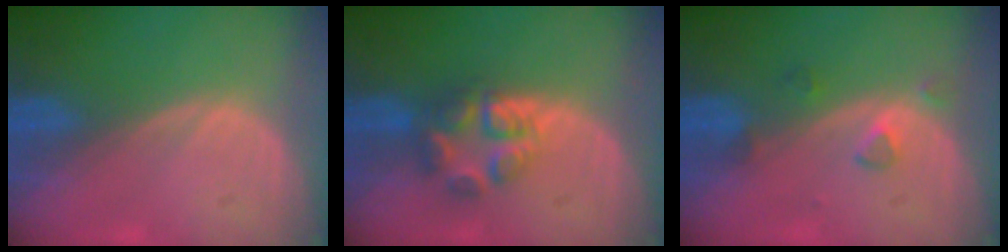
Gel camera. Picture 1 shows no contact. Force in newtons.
{"total": 5.8, "press": 5.6, "slide": 1.6}
{"total": 2.5, "press": 2.3, "slide": 0.9}